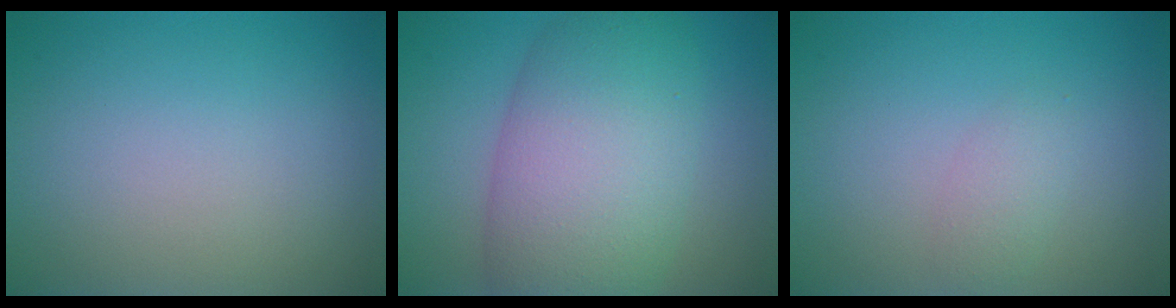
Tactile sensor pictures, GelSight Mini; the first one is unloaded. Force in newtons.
{"total": 10.2, "press": 10.2, "slide": 0.6}
{"total": 1.5, "press": 1.5, "slide": 0.1}